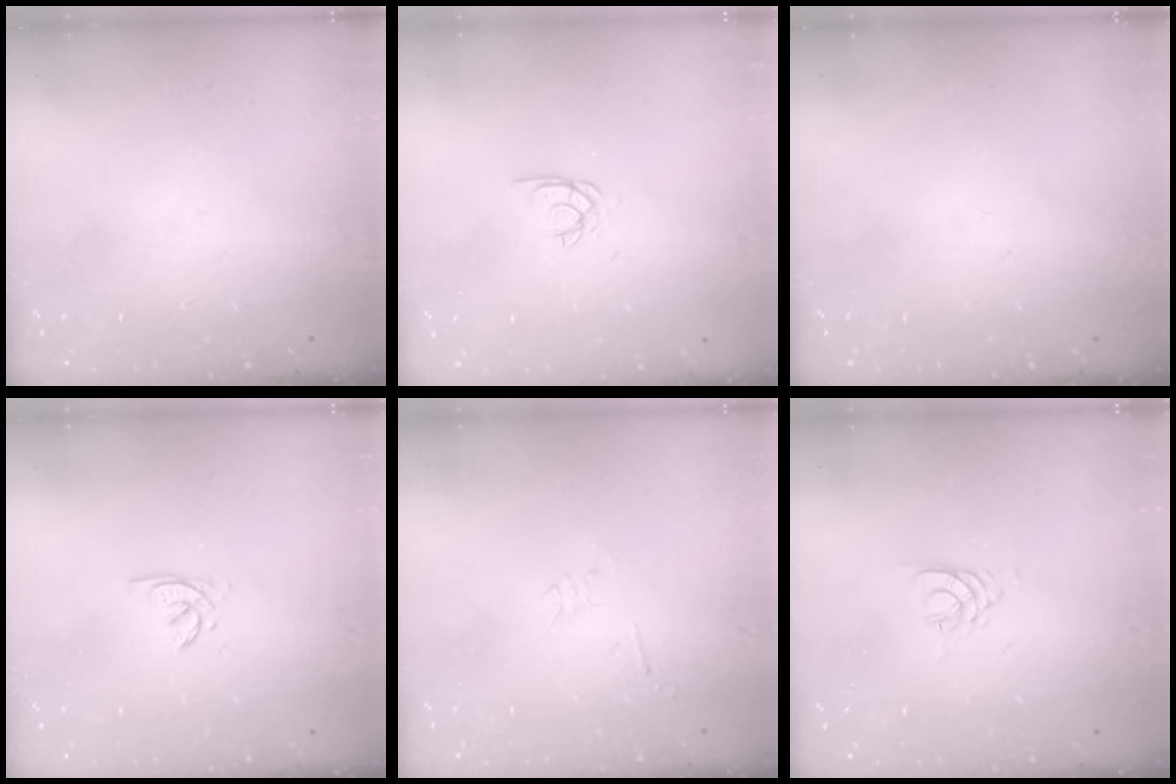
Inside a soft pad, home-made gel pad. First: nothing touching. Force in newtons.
{"total": 2.5, "press": 2.5, "slide": 0.1}
{"total": 0.0}
{"total": 1.4, "press": 1.4, "slide": 0.2}
{"total": 2.3, "press": 2.3, "slide": 0.4}
{"total": 3.0, "press": 2.9, "slide": 0.4}